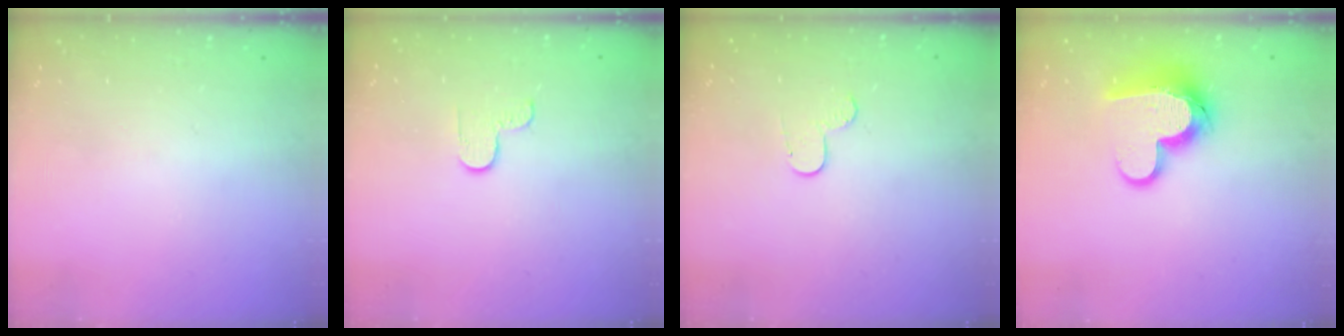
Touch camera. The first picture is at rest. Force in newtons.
{"total": 3.0, "press": 3.0, "slide": 0.4}
{"total": 5.7, "press": 5.7, "slide": 0.5}
{"total": 13.2, "press": 13.2, "slide": 0.9}